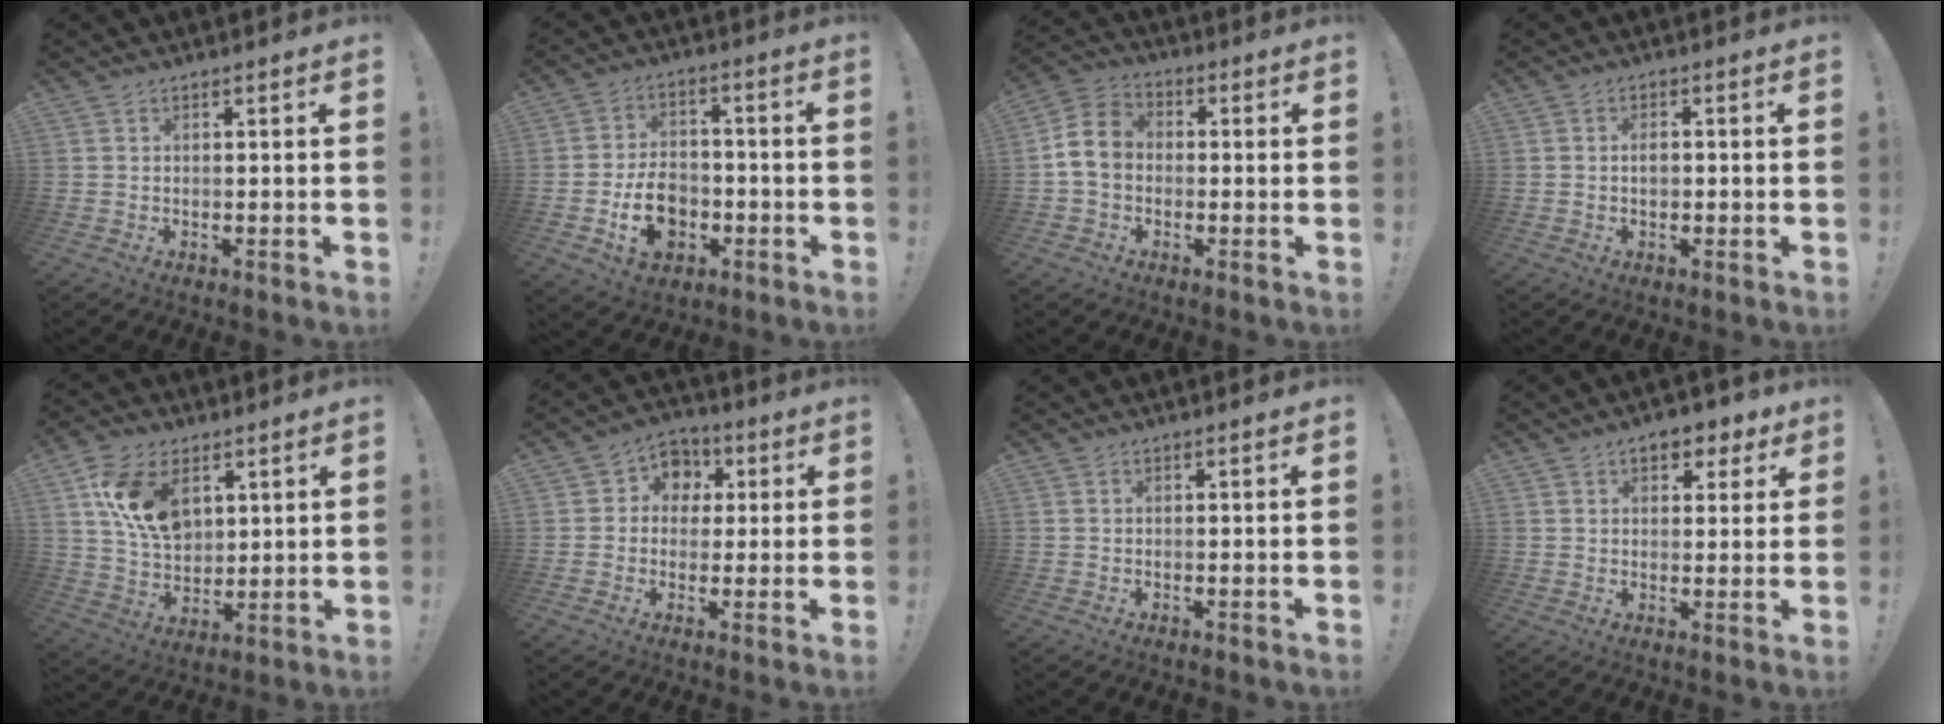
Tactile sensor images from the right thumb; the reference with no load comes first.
{"total": 12.7, "force": [-4.0, 9.3, 7.6], "torque": [-0.109, 0.028, -0.064]}
{"total": 10.2, "force": [-0.6, 7.9, 6.3], "torque": [-0.113, 0.019, -0.005]}
{"total": 2.4, "force": [-0.2, 1.6, 1.8], "torque": [-0.019, 0.001, -0.008]}
{"total": 15.4, "force": [6.0, 10.0, 10.0], "torque": [-0.176, -0.016, 0.115]}
{"total": 7.3, "force": [0.2, 7.0, 2.2], "torque": [-0.021, 0.005, 0.008]}
{"total": 0.0}
{"total": 6.3, "force": [3.4, 3.9, 3.5], "torque": [-0.035, -0.013, 0.057]}